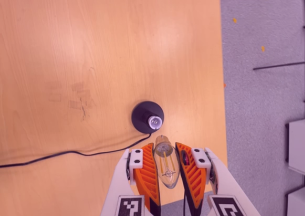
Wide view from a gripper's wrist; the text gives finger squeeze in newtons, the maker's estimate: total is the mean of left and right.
{"total": 20.1, "left": 22.0, "right": 18.2}